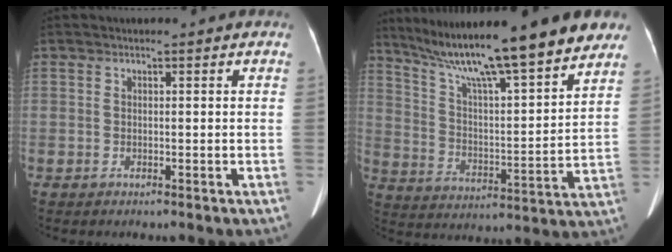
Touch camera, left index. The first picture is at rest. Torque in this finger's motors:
{"motor_torque": [0.24, -1.90, 1.06, 0.21]}